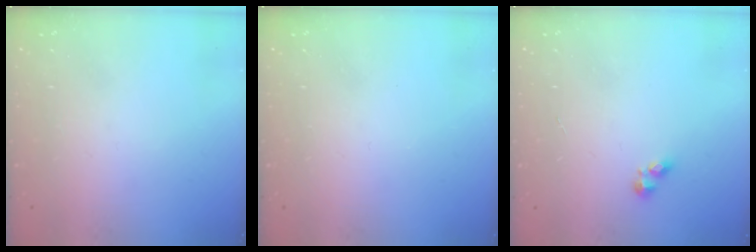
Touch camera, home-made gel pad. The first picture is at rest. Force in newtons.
{"total": 0.0}
{"total": 2.1, "press": 2.0, "slide": 0.3}